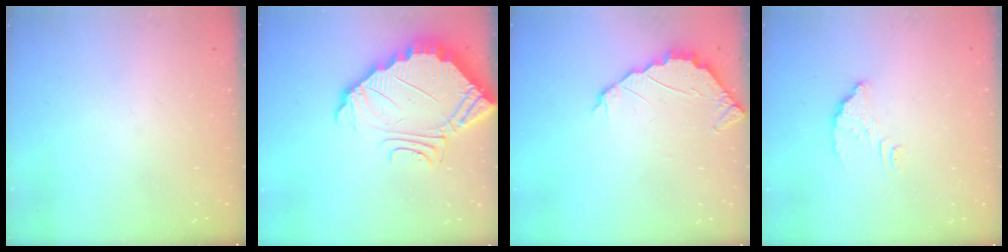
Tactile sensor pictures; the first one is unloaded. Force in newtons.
{"total": 7.3, "press": 7.3, "slide": 0.4}
{"total": 2.4, "press": 2.4, "slide": 0.2}
{"total": 4.8, "press": 4.8, "slide": 0.4}